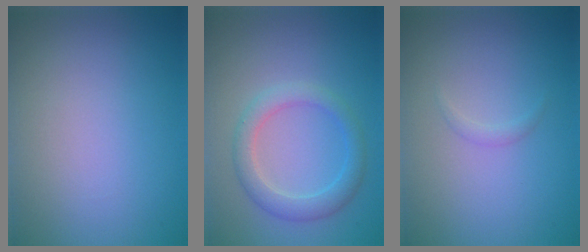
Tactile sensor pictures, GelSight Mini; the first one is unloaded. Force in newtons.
{"total": 2.9, "press": 2.9, "slide": 0.2}
{"total": 0.6, "press": 0.6, "slide": 0.0}